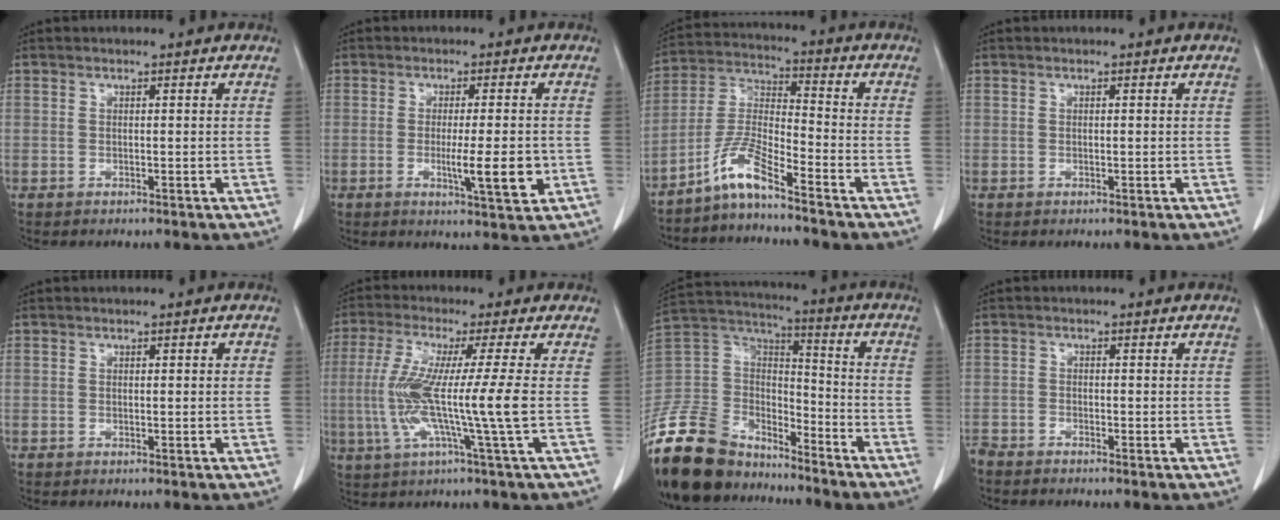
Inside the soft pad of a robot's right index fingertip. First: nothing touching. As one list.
[{"total": 6.5, "force": [-1.4, 0.6, 6.3], "torque": [-0.096, -0.010, -0.018]}, {"total": 7.3, "force": [-5.8, 0.0, 4.5], "torque": [-0.102, 0.000, -0.119]}, {"total": 0.0}, {"total": 0.7, "force": [0.1, 0.3, 0.6], "torque": [-0.008, 0.005, 0.003]}, {"total": 10.9, "force": [-1.0, -1.8, 10.7], "torque": [-0.217, -0.020, -0.023]}, {"total": 21.3, "force": [-17.7, 9.2, 7.5], "torque": [-0.188, 0.018, -0.323]}, {"total": 2.4, "force": [-2.3, 0.3, 0.7], "torque": [-0.010, -0.003, -0.043]}]